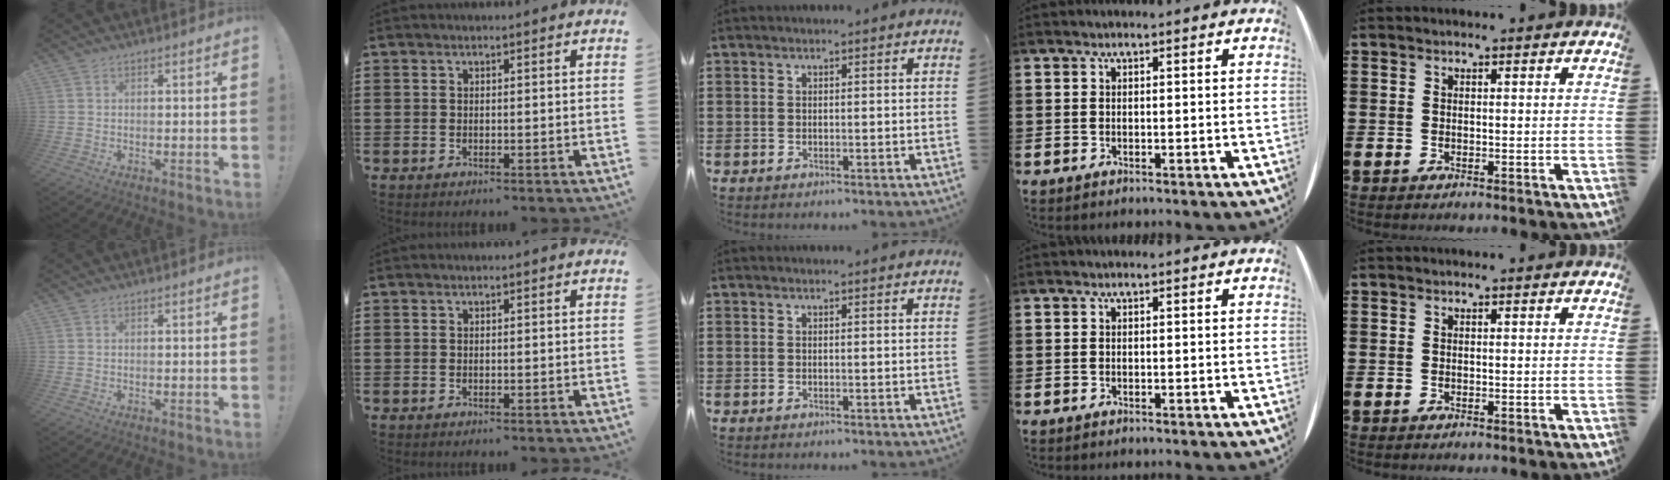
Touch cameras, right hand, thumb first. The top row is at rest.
{}